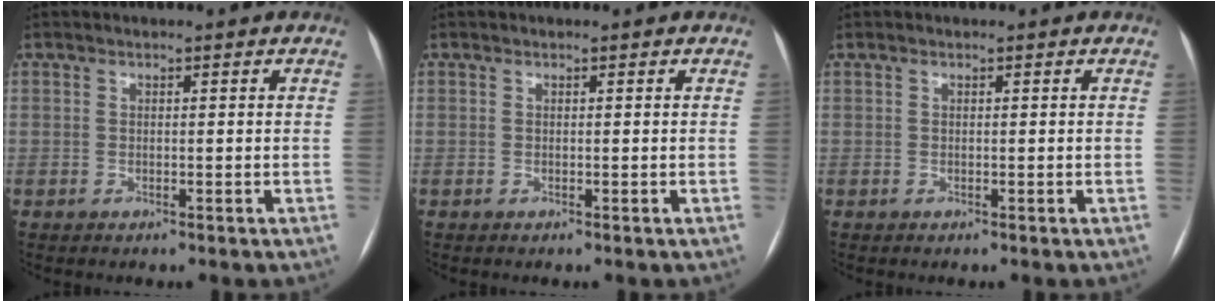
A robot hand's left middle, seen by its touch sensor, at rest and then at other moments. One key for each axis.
{"total": 0.0}
{"total": 0.0}